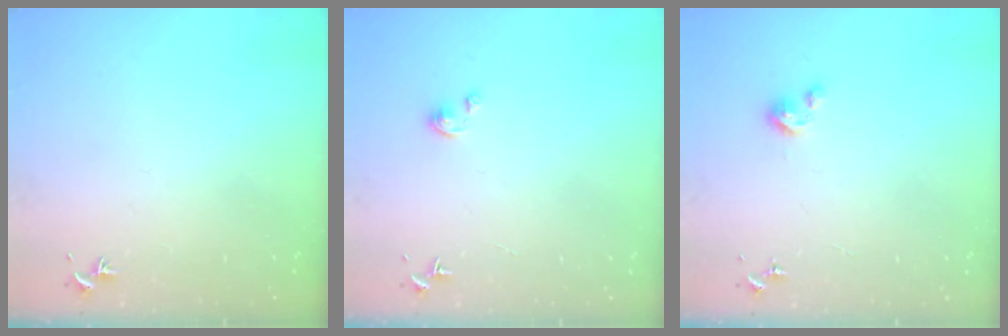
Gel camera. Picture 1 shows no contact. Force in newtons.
{"total": 2.7, "press": 2.7, "slide": 0.3}
{"total": 3.2, "press": 3.2, "slide": 0.3}